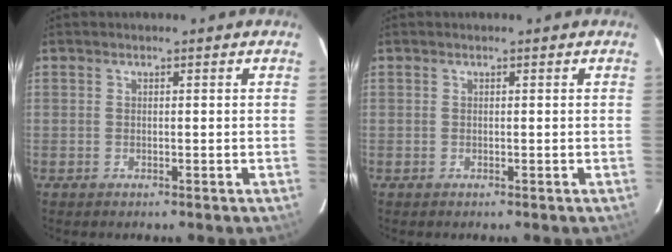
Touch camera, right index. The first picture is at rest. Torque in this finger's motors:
{"motor_torque": [0.05, 0.06, 0.00, 0.01]}